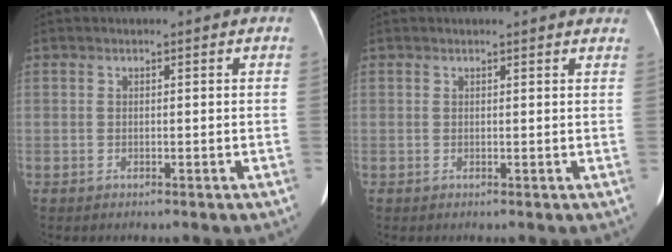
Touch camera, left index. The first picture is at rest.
{"total": 5.6, "force": [5.3, 0.8, 1.6], "torque": [-0.014, 0.006, 0.042]}